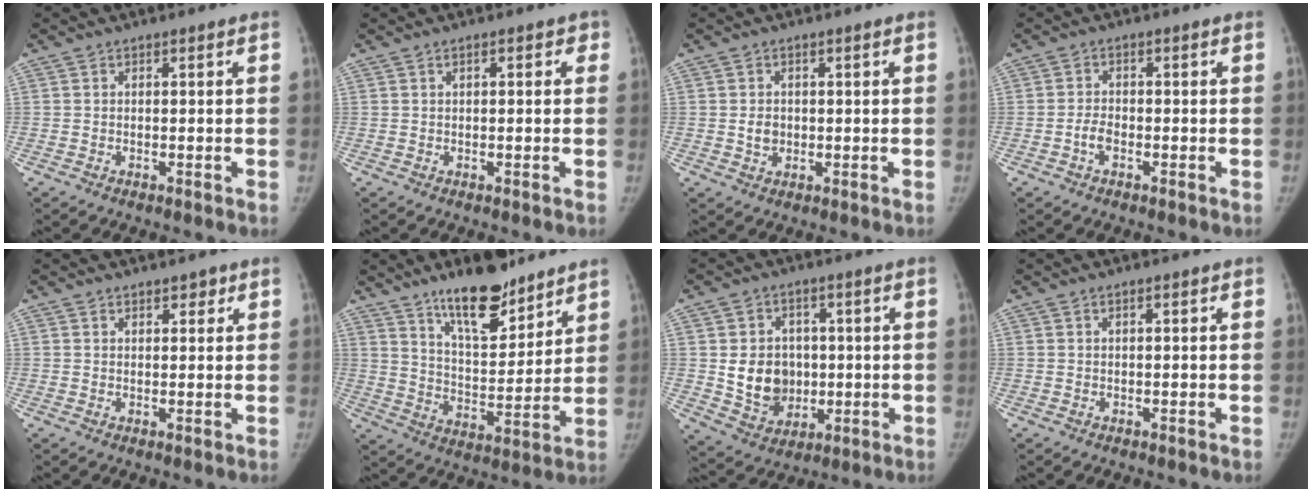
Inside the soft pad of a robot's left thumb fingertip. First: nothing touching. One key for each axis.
{"total": 2.1, "fx": 0.8, "fy": 1.1, "fz": 1.6, "tx": -0.011, "ty": 0.003, "tz": 0.006}
{"total": 2.6, "fx": 0.0, "fy": 2.1, "fz": 1.5, "tx": -0.017, "ty": 0.001, "tz": 0.004}
{"total": 2.4, "fx": -1.1, "fy": 1.3, "fz": 1.7, "tx": -0.033, "ty": 0.010, "tz": -0.022}
{"total": 2.1, "fx": 1.5, "fy": 1.1, "fz": 1.0, "tx": 0.001, "ty": -0.007, "tz": 0.019}
{"total": 15.3, "fx": 11.2, "fy": 5.3, "fz": 9.0, "tx": -0.112, "ty": -0.078, "tz": 0.192}
{"total": 10.5, "fx": 0.3, "fy": 8.8, "fz": 5.7, "tx": -0.057, "ty": -0.006, "tz": 0.022}
{"total": 0.7, "fx": 0.3, "fy": 0.1, "fz": 0.6, "tx": -0.010, "ty": 0.001, "tz": 0.005}